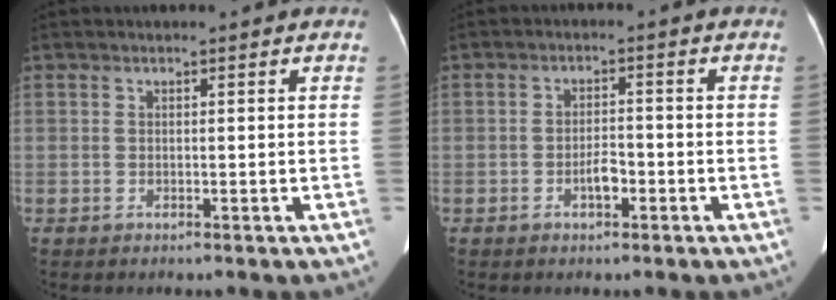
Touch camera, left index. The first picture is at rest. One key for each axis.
{"total": 2.8, "fx": -1.5, "fy": 1.1, "fz": 2.1, "tx": -0.038, "ty": 0.003, "tz": -0.026}